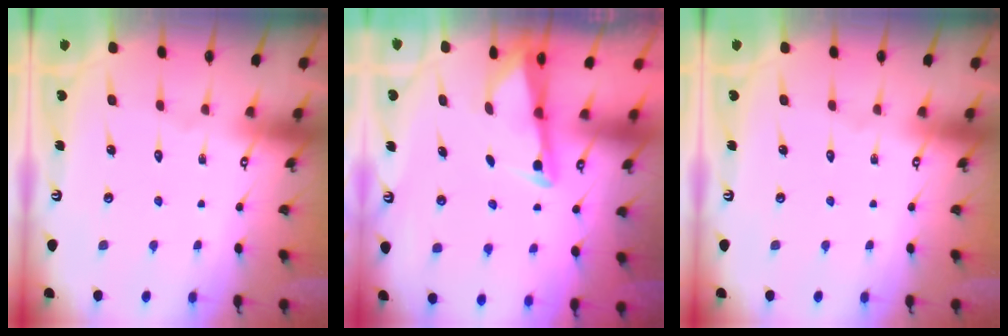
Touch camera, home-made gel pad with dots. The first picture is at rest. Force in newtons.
{"total": 2.9, "press": 2.9, "slide": 0.3}
{"total": 0.0}